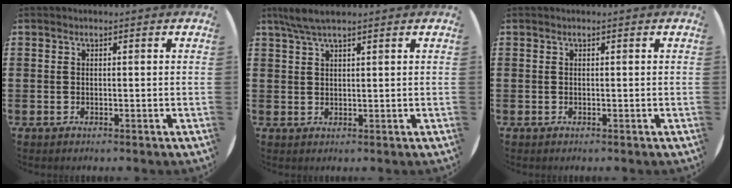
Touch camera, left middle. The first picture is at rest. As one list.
[{"total": 3.3, "force": [2.5, 0.4, 2.2], "torque": [-0.046, 0.006, 0.044]}, {"total": 0.0}]